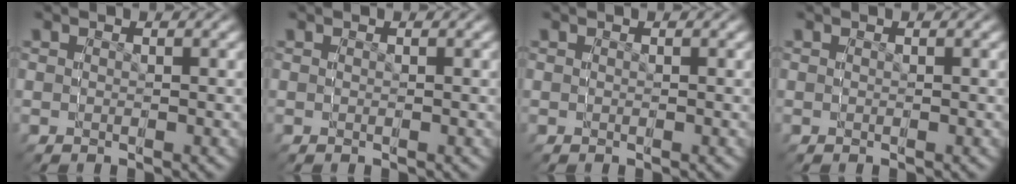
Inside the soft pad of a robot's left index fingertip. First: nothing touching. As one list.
[{"total": 0.0}, {"total": 0.0}, {"total": 0.0}]